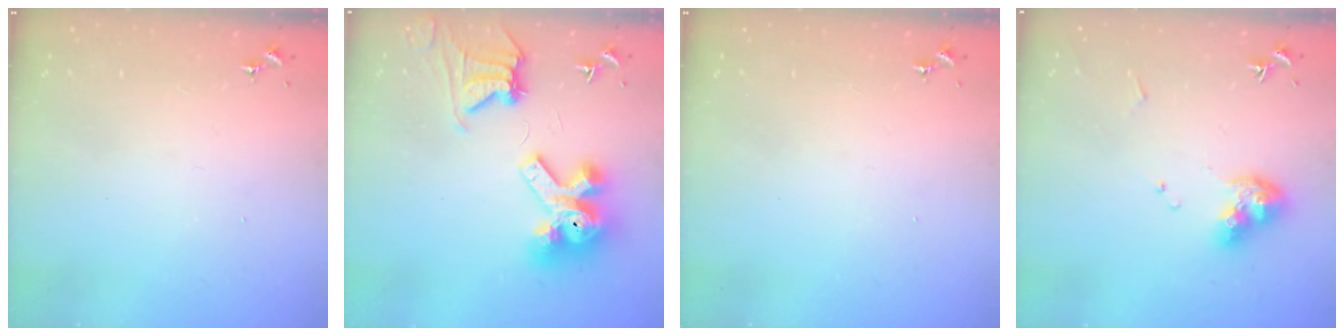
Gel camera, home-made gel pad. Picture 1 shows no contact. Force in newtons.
{"total": 15.1, "press": 15.0, "slide": 1.7}
{"total": 0.0}
{"total": 10.4, "press": 10.4, "slide": 1.2}